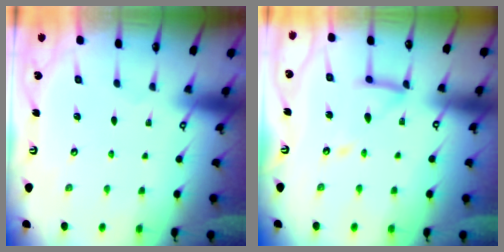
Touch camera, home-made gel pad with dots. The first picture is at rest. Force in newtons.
{"total": 12.3, "press": 12.3, "slide": 1.1}